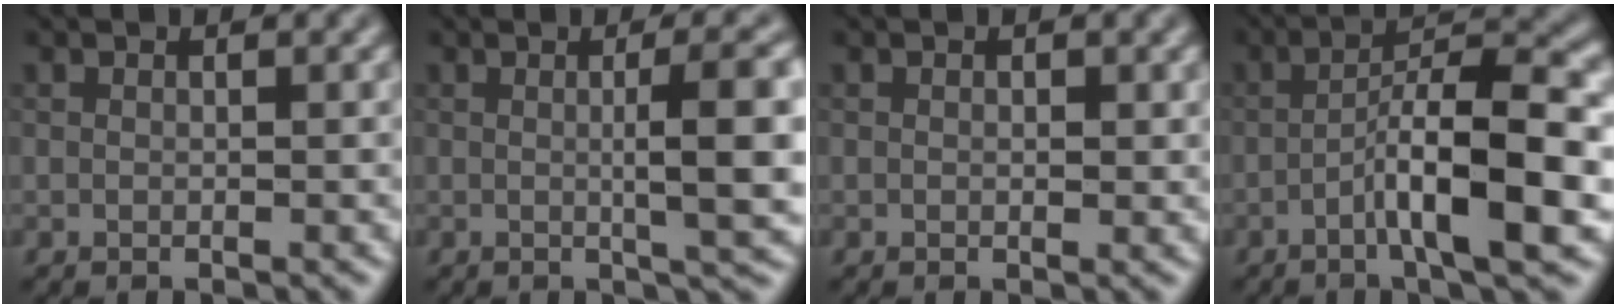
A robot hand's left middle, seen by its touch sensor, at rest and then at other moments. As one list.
[{"total": 6.2, "force": [0.2, 1.2, 6.0], "torque": [-0.084, 0.007, 0.002]}, {"total": 0.6, "force": [0.2, 0.4, 0.4], "torque": [-0.004, -0.002, 0.001]}, {"total": 7.9, "force": [-2.7, 1.5, 7.3], "torque": [-0.113, 0.018, -0.051]}]